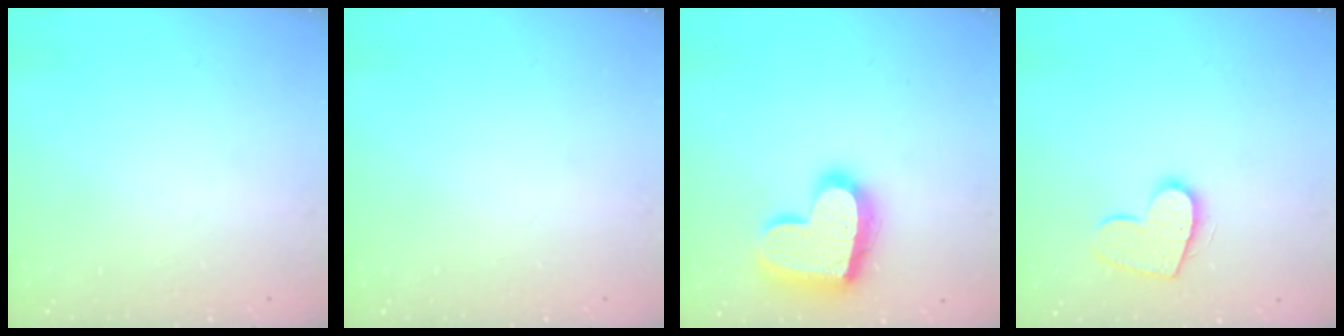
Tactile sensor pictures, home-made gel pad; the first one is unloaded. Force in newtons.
{"total": 0.0}
{"total": 19.1, "press": 19.0, "slide": 1.3}
{"total": 11.1, "press": 11.1, "slide": 0.6}